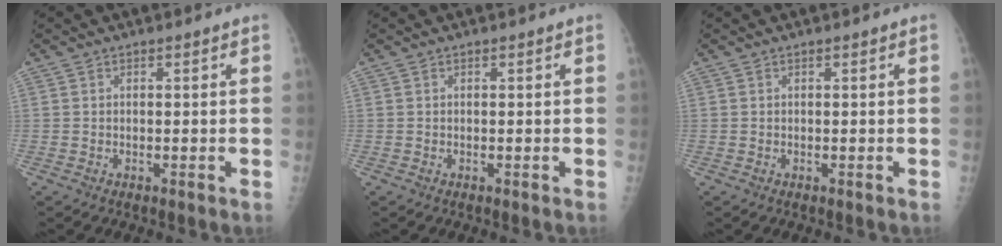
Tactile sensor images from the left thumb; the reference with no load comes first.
{"total": 0.0}
{"total": 0.0}